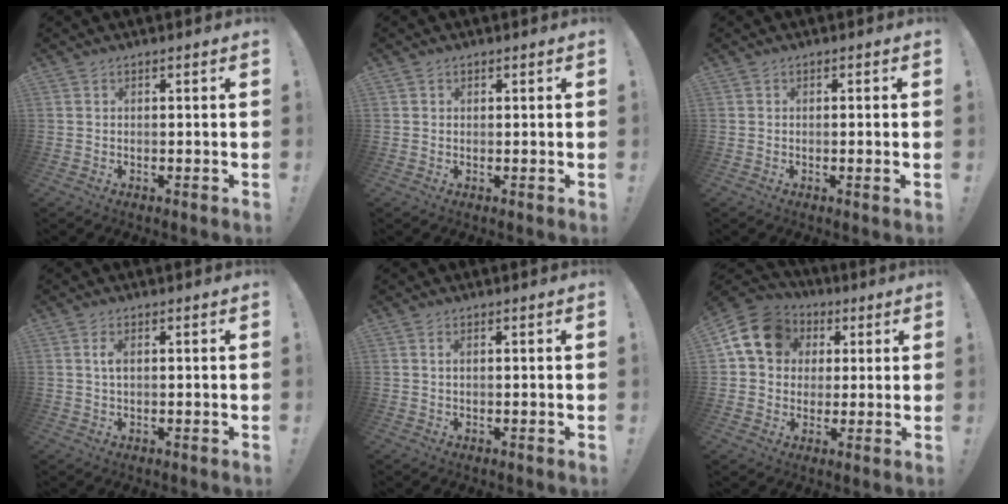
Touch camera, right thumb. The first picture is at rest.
{"total": 0.6, "force": [0.4, 0.5, 0.1], "torque": [0.000, 0.001, 0.006]}
{"total": 1.8, "force": [-0.4, -0.3, 1.7], "torque": [-0.027, -0.004, -0.008]}
{"total": 2.2, "force": [0.5, 0.9, 1.9], "torque": [-0.033, 0.002, 0.006]}
{"total": 0.8, "force": [0.3, 0.1, 0.7], "torque": [-0.016, 0.002, 0.005]}
{"total": 14.1, "force": [4.2, 11.5, 6.9], "torque": [-0.104, -0.008, 0.083]}